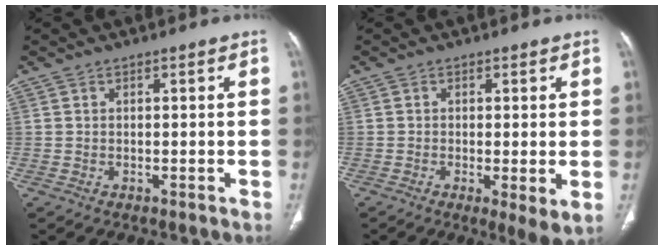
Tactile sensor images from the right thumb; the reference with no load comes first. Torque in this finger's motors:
{"motor_torque": [-0.46, 0.03, -0.44, 0.16, -0.20]}